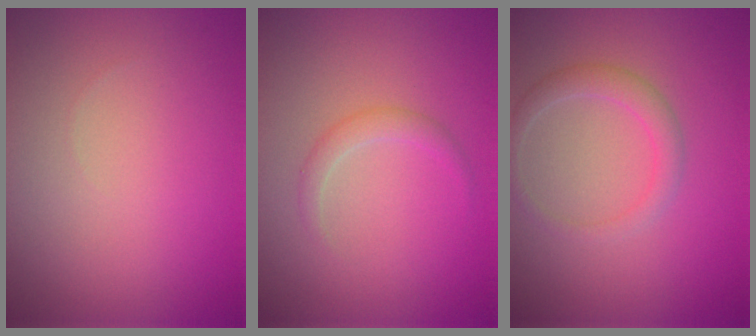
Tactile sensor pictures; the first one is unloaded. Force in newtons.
{"total": 1.2, "press": 1.2, "slide": 0.0}
{"total": 2.0, "press": 2.0, "slide": 0.1}